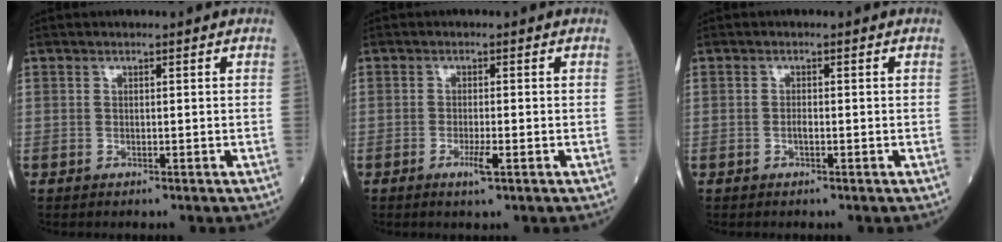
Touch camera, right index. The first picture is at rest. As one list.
[{"total": 2.3, "force": [-1.0, 0.0, 2.0], "torque": [-0.040, -0.004, -0.016]}, {"total": 0.7, "force": [-0.3, 0.2, 0.6], "torque": [-0.013, 0.001, -0.006]}]